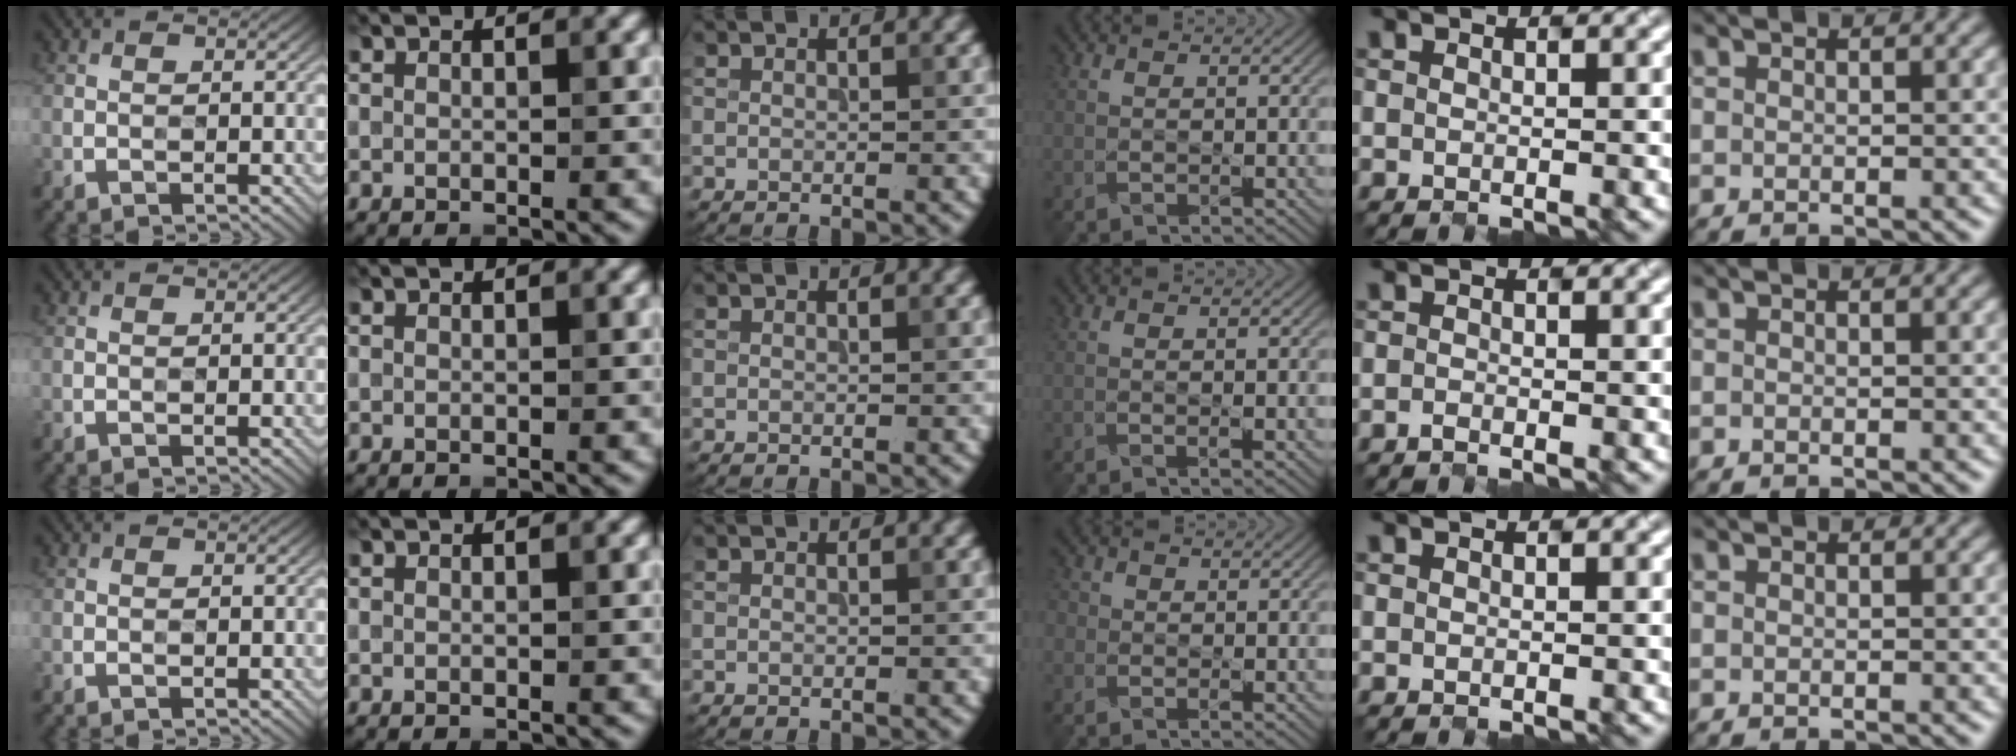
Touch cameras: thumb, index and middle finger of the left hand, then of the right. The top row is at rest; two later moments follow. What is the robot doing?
{"motion": "open", "object": "folder"}